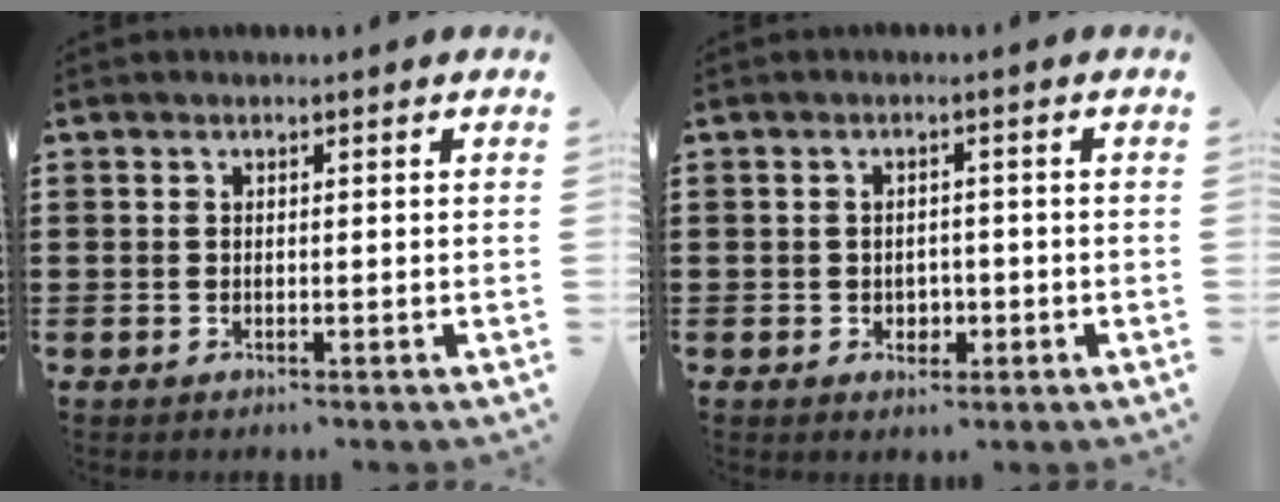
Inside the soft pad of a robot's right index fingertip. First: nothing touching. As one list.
[{"total": 1.8, "force": [-0.5, 1.6, 0.6], "torque": [-0.009, 0.001, -0.015]}]